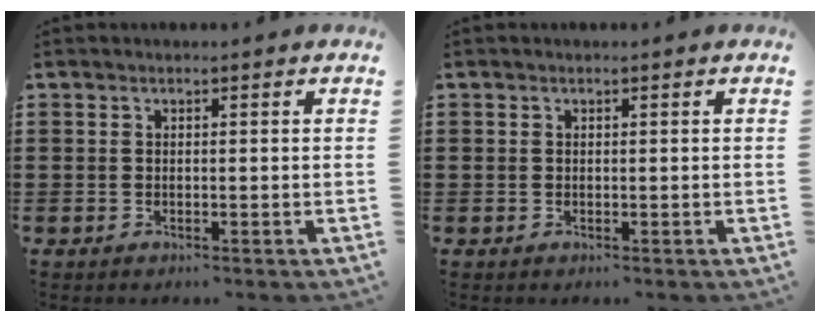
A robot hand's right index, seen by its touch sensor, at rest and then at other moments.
{"total": 0.0}